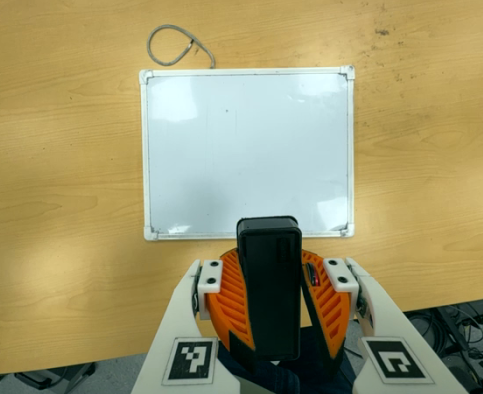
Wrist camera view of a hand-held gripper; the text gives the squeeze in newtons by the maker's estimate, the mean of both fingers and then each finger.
{"total": 11.4, "left": 11.1, "right": 11.6}